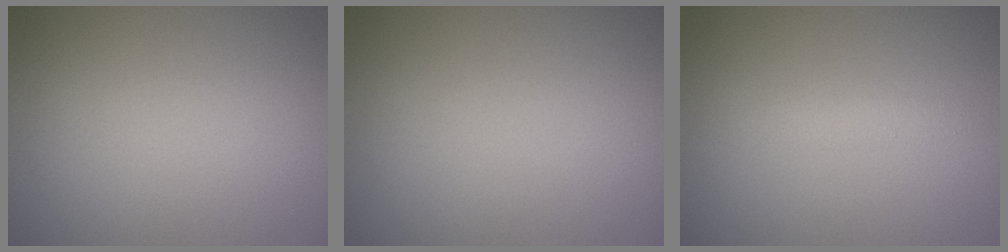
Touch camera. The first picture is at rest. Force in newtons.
{"total": 0.0}
{"total": 1.2, "press": 1.2, "slide": 0.0}